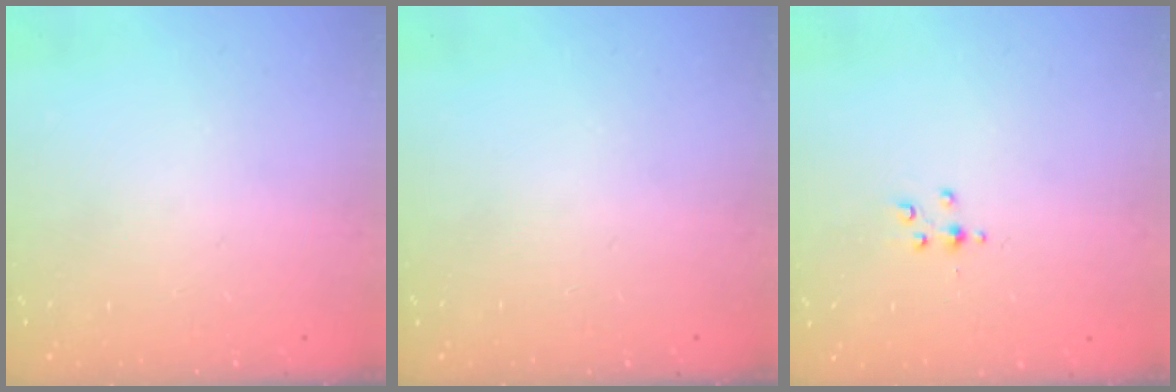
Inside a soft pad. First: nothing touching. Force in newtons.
{"total": 0.0}
{"total": 2.7, "press": 2.7, "slide": 0.4}